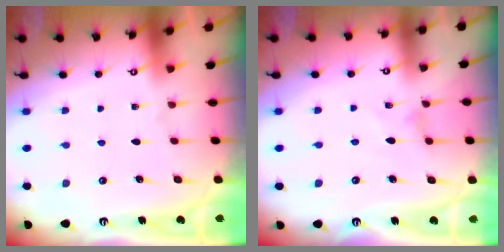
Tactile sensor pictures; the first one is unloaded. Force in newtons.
{"total": 0.9, "press": 0.8, "slide": 0.2}